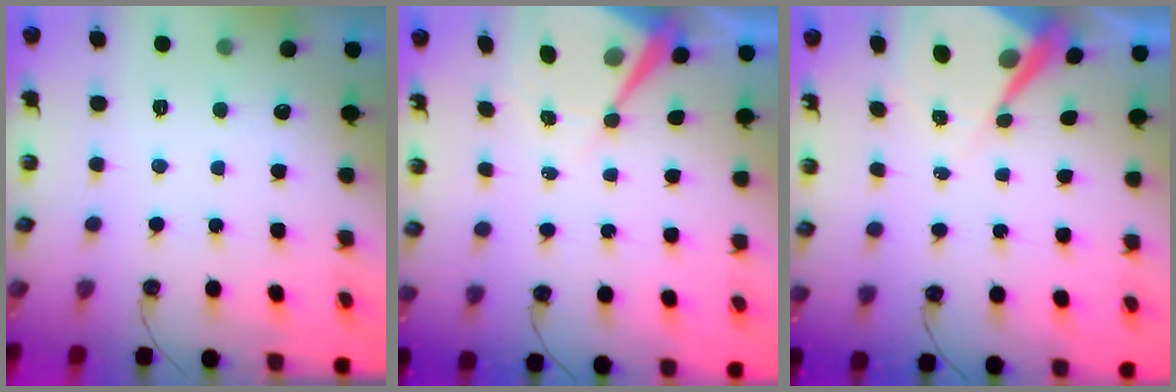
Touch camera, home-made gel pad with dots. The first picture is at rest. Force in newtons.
{"total": 8.8, "press": 8.7, "slide": 0.9}
{"total": 8.2, "press": 8.2, "slide": 0.8}